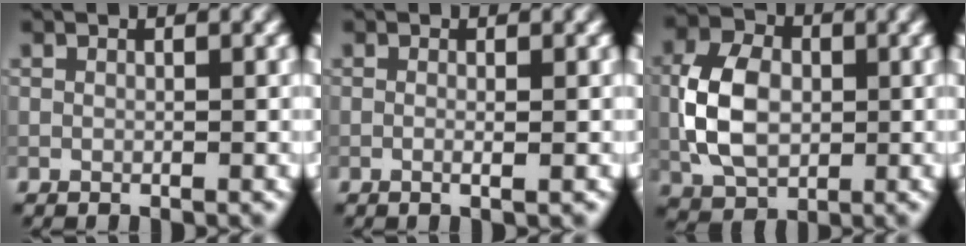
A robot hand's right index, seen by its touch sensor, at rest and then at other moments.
{"total": 1.3, "force": [0.1, 0.5, 1.2], "torque": [-0.010, -0.009, -0.011]}
{"total": 6.6, "force": [-0.3, 4.7, 4.7], "torque": [-0.097, 0.007, -0.011]}